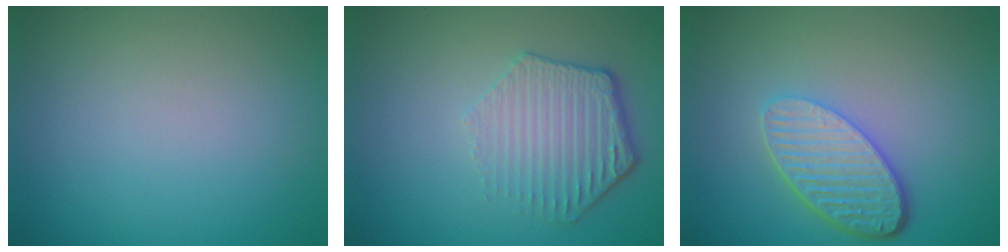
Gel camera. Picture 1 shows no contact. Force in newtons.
{"total": 4.3, "press": 3.5, "slide": 2.6}
{"total": 5.3, "press": 3.9, "slide": 3.7}